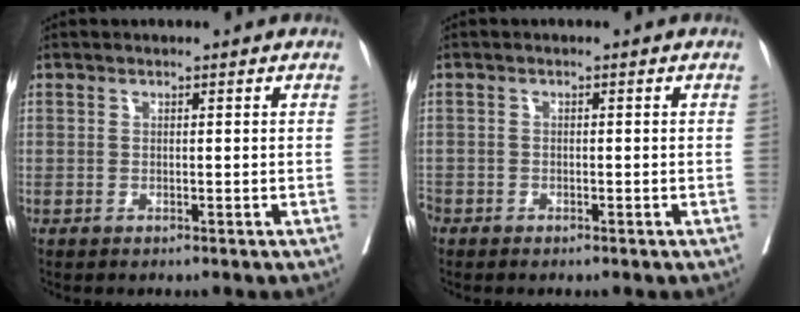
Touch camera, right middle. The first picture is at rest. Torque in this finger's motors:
{"motor_torque": [1.08, -1.06, 0.41, 0.05]}